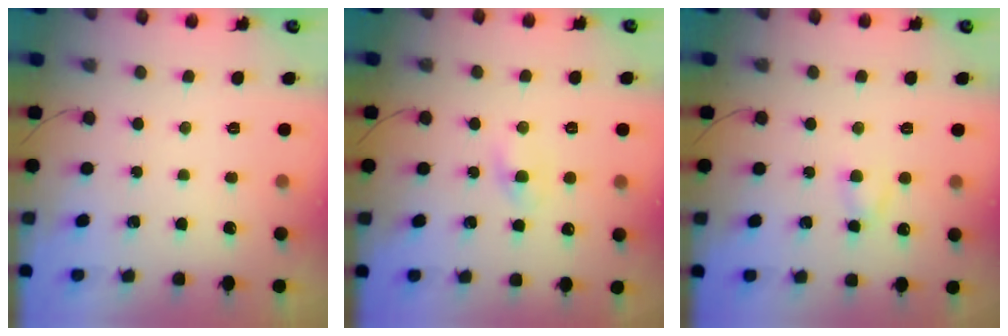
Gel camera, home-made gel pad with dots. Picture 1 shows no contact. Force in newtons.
{"total": 1.8, "press": 1.5, "slide": 0.9}
{"total": 3.0, "press": 2.9, "slide": 1.0}